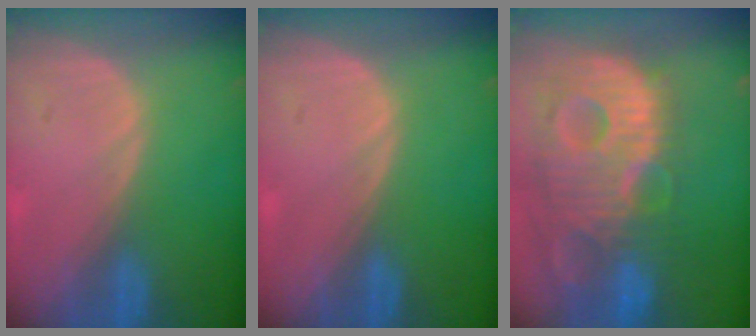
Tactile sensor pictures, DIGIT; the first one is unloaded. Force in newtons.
{"total": 0.0}
{"total": 13.9, "press": 12.0, "slide": 7.1}